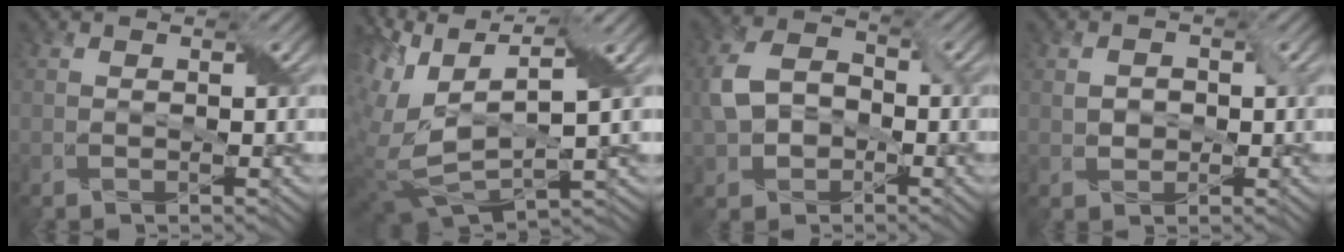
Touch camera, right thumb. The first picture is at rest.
{"total": 12.6, "force": [3.0, 6.5, 10.4], "torque": [-0.241, -0.003, 0.072]}
{"total": 5.9, "force": [-1.0, 4.8, 3.4], "torque": [-0.082, 0.002, -0.023]}
{"total": 1.9, "force": [0.0, 1.8, 0.7], "torque": [-0.013, -0.003, 0.001]}